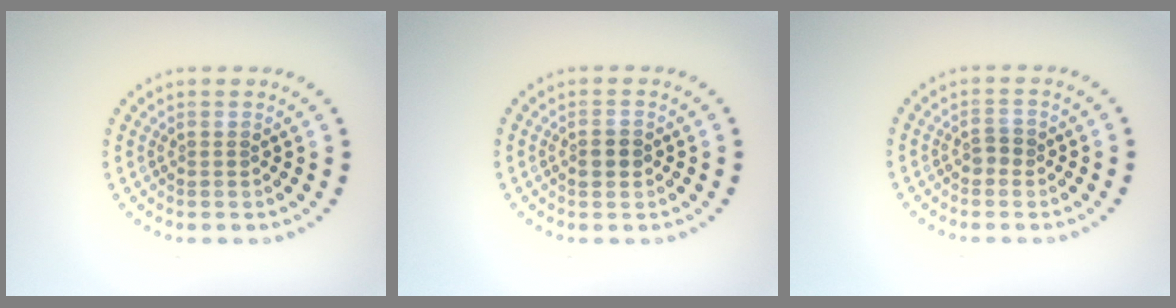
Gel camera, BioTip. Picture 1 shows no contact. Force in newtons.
{"total": 1.9, "press": 1.9, "slide": 0.1}
{"total": 1.1, "press": 1.1, "slide": 0.3}